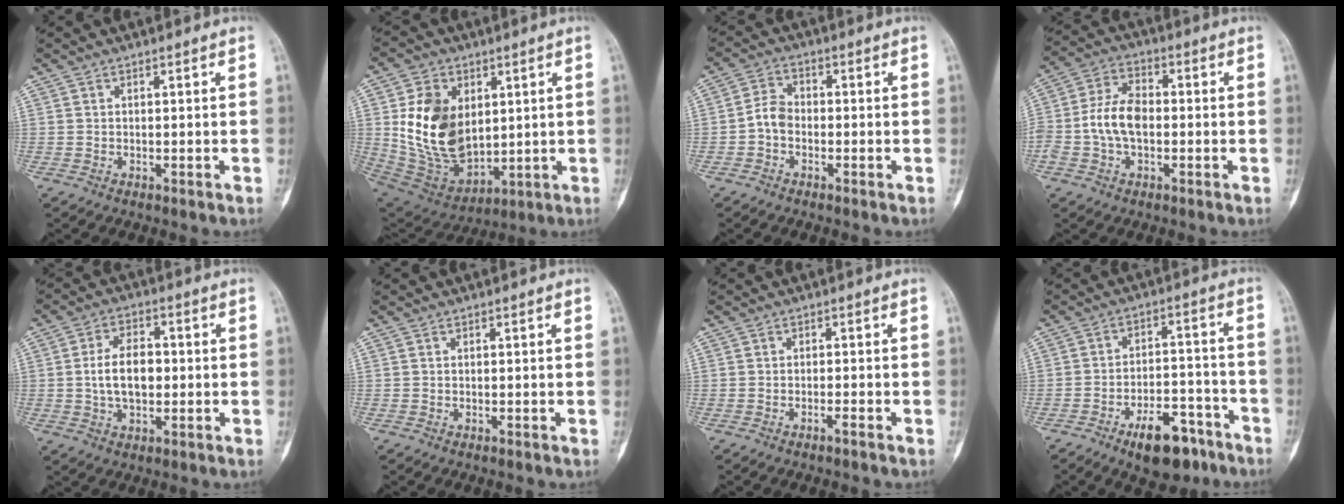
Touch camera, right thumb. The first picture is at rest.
{"total": 17.6, "force": [2.9, 12.0, 12.6], "torque": [-0.196, -0.022, 0.076]}
{"total": 4.1, "force": [-1.3, 2.9, 2.6], "torque": [-0.040, 0.016, -0.035]}
{"total": 8.9, "force": [-1.2, 5.5, 6.9], "torque": [-0.137, 0.028, -0.030]}
{"total": 8.2, "force": [-0.1, 4.9, 6.6], "torque": [-0.108, 0.012, -0.004]}
{"total": 0.0}
{"total": 1.1, "force": [-0.8, -0.1, 0.7], "torque": [-0.016, 0.005, -0.015]}
{"total": 11.7, "force": [-7.4, 5.3, 7.4], "torque": [-0.088, 0.056, -0.109]}